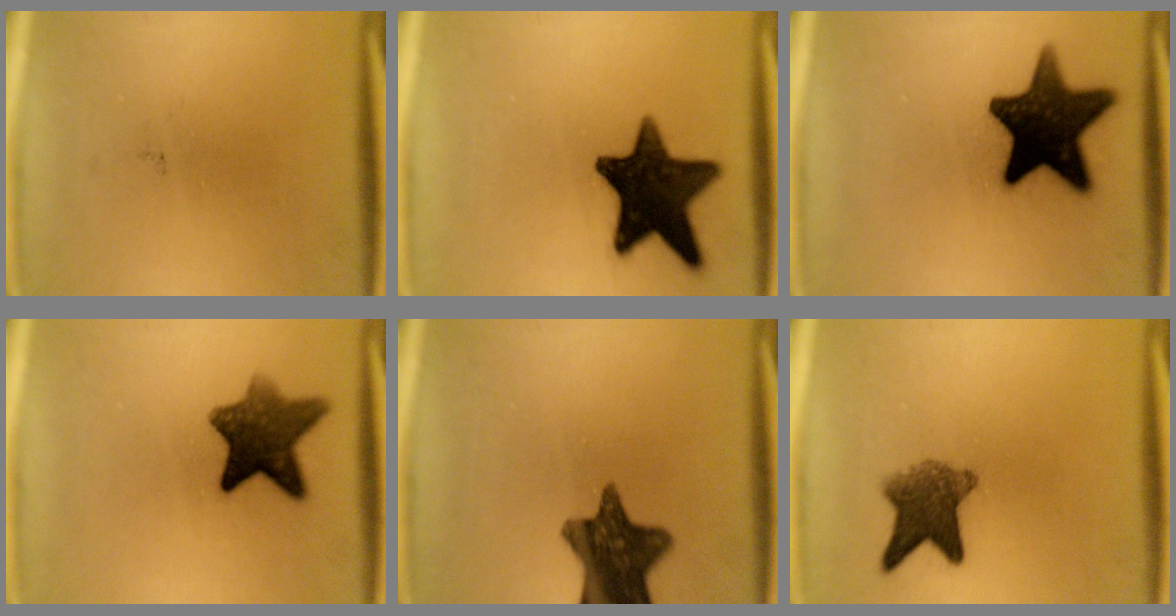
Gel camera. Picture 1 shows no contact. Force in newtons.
{"total": 15.6}
{"total": 16.9}
{"total": 9.6}
{"total": 12.1}
{"total": 6.8}